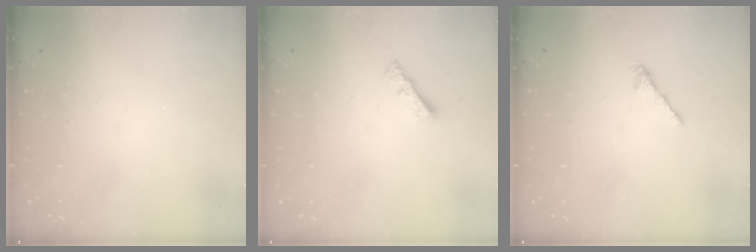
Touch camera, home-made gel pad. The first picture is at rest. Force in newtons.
{"total": 3.7, "press": 3.7, "slide": 0.5}
{"total": 2.1, "press": 2.0, "slide": 0.7}